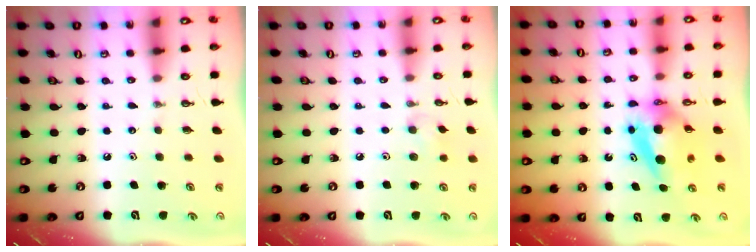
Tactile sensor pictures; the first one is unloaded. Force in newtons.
{"total": 5.5, "press": 5.5, "slide": 1.0}
{"total": 6.5, "press": 6.5, "slide": 0.5}